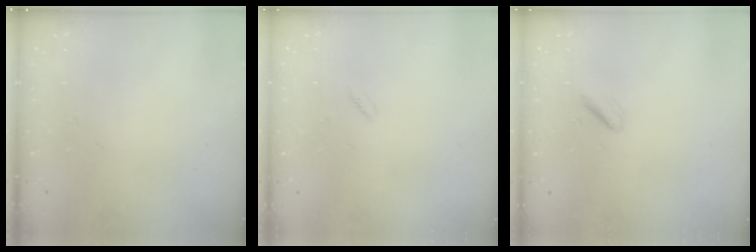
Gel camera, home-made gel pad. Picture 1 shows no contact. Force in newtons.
{"total": 0.8, "press": 0.7, "slide": 0.5}
{"total": 2.0, "press": 2.0, "slide": 0.6}